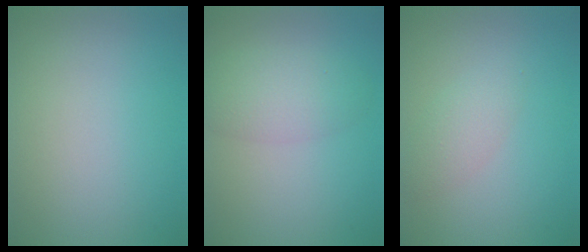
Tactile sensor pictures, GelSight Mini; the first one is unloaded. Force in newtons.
{"total": 2.4, "press": 2.4, "slide": 0.2}
{"total": 2.0, "press": 2.0, "slide": 0.1}